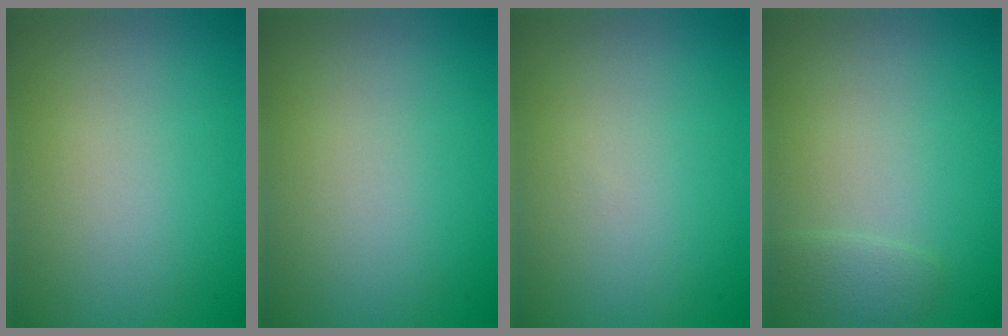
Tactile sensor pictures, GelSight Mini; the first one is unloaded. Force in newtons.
{"total": 0.0}
{"total": 0.0}
{"total": 1.0, "press": 1.0, "slide": 0.2}